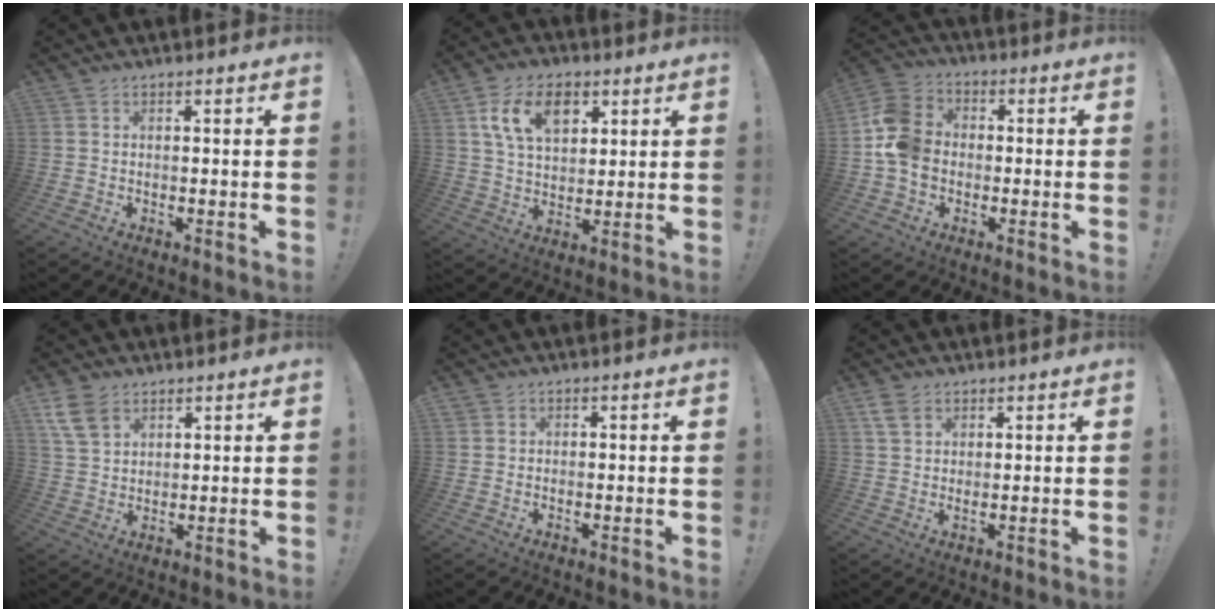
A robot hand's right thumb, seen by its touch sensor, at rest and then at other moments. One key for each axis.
{"total": 13.0, "fx": 5.9, "fy": 8.4, "fz": 8.0, "tx": -0.121, "ty": -0.010, "tz": 0.111}
{"total": 11.6, "fx": -2.3, "fy": 9.2, "fz": 6.6, "tx": -0.126, "ty": 0.027, "tz": -0.040}
{"total": 8.1, "fx": 4.7, "fy": 5.1, "fz": 4.2, "tx": -0.087, "ty": -0.010, "tz": 0.095}
{"total": 1.1, "fx": 0.7, "fy": 0.8, "fz": -0.1, "tx": 0.001, "ty": 0.003, "tz": 0.011}
{"total": 4.0, "fx": 2.5, "fy": 2.1, "fz": 2.4, "tx": -0.038, "ty": -0.007, "tz": 0.047}